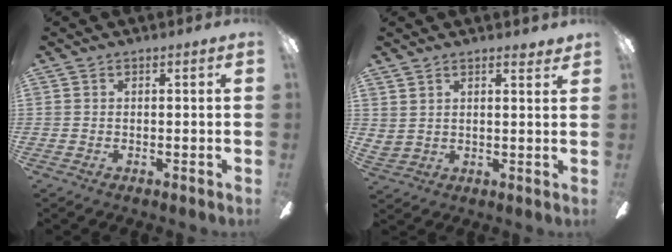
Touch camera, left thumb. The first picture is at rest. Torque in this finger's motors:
{"motor_torque": [-0.31, 1.03, 0.44, -0.41, 0.38]}